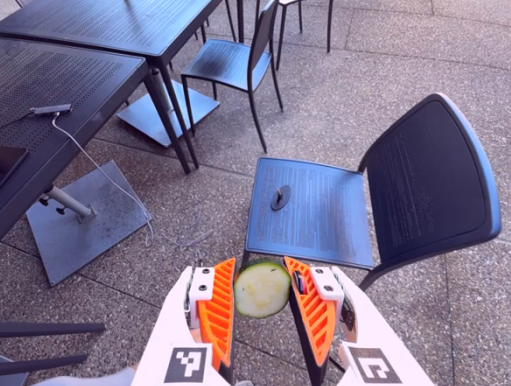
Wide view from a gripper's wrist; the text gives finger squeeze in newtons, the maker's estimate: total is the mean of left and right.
{"total": 11.8, "left": 11.6, "right": 11.9}